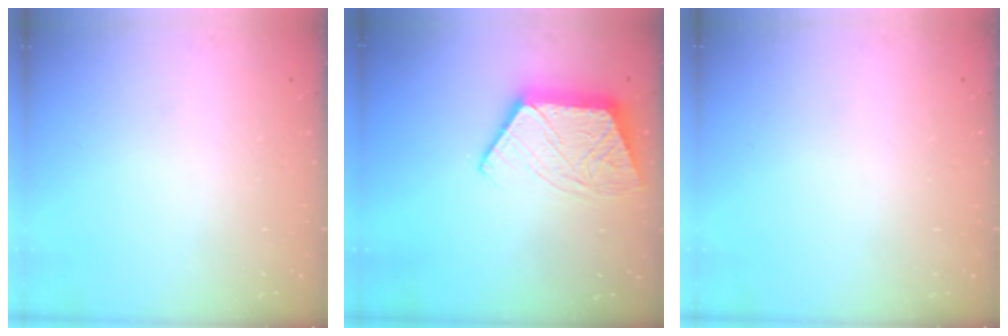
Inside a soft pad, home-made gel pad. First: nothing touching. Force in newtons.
{"total": 13.3, "press": 13.3, "slide": 0.8}
{"total": 0.0}